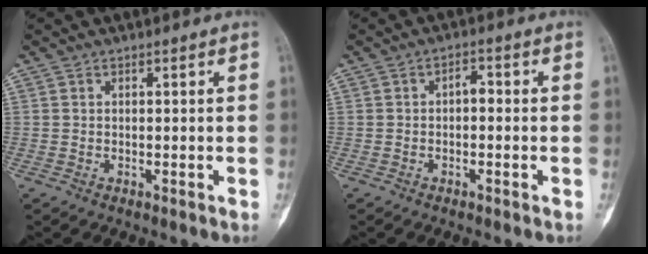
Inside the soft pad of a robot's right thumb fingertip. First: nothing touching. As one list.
[{"total": 2.4, "force": [-0.3, 1.3, 2.0], "torque": [-0.021, 0.011, -0.010]}]